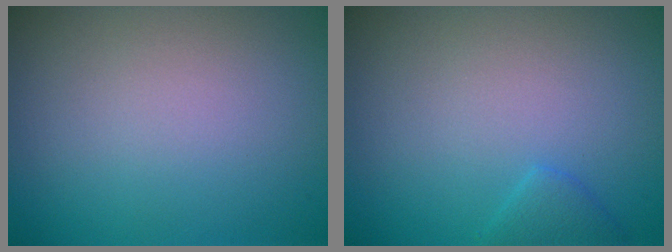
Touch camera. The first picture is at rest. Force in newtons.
{"total": 1.3, "press": 1.3, "slide": 0.1}